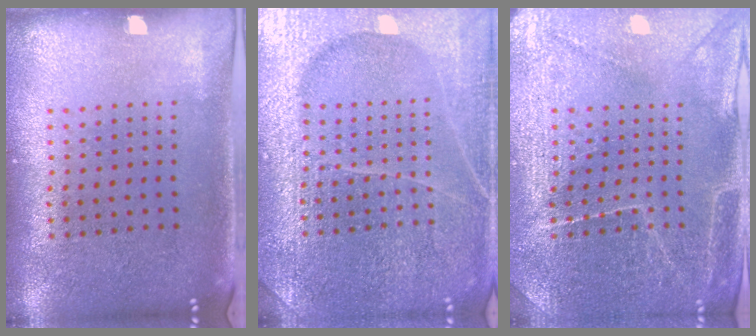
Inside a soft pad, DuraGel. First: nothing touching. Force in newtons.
{"total": 6.4, "press": 6.4, "slide": 0.8}
{"total": 3.6, "press": 3.5, "slide": 0.7}